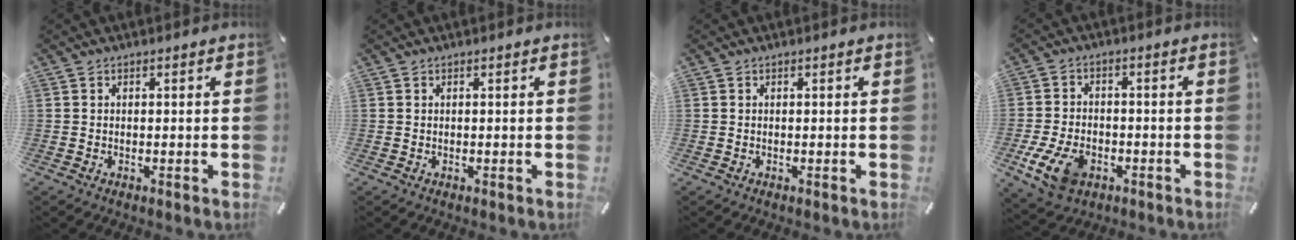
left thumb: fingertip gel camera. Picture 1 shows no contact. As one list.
[{"total": 0.0}, {"total": 0.0}, {"total": 9.8, "force": [-4.0, 6.6, 6.1], "torque": [-0.129, 0.006, -0.071]}]